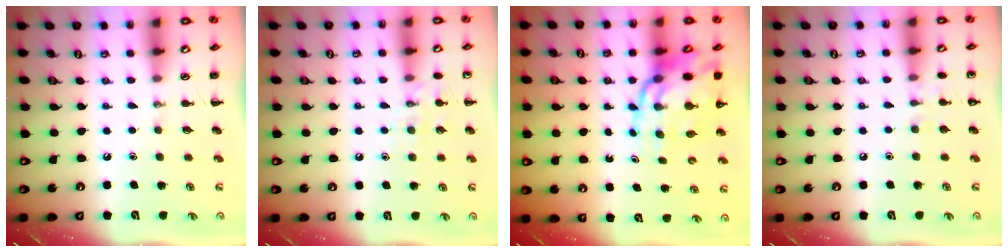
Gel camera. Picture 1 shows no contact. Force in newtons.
{"total": 8.2, "press": 8.1, "slide": 1.4}
{"total": 13.8, "press": 13.2, "slide": 4.0}
{"total": 5.8, "press": 5.5, "slide": 1.7}